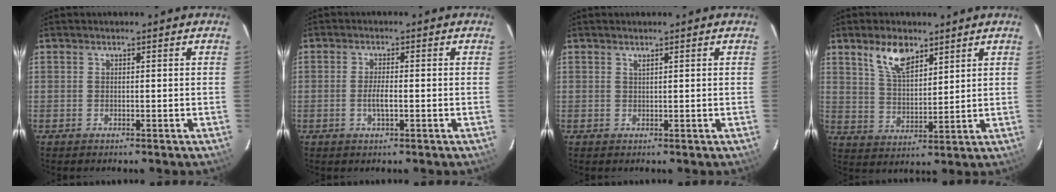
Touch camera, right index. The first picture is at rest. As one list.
[{"total": 2.8, "force": [-0.8, 0.6, 2.6], "torque": [-0.050, -0.004, -0.014]}, {"total": 0.5, "force": [0.5, 0.0, 0.3], "torque": [-0.004, 0.000, 0.008]}, {"total": 8.2, "force": [5.3, 3.8, 5.1], "torque": [-0.091, 0.009, 0.105]}]